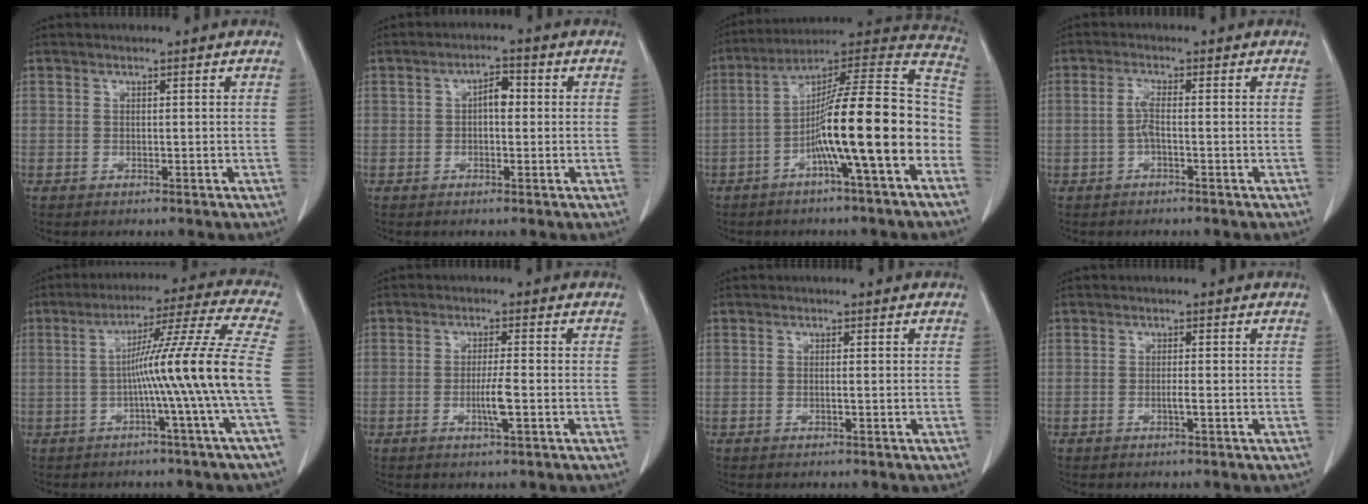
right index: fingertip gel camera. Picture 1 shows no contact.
{"total": 3.0, "force": [0.1, 1.5, 2.7], "torque": [-0.039, 0.013, -0.001]}
{"total": 18.2, "force": [-5.4, 0.7, 17.3], "torque": [-0.263, 0.022, -0.094]}
{"total": 2.5, "force": [-0.5, 0.2, 2.4], "torque": [-0.052, 0.002, -0.011]}
{"total": 13.6, "force": [-2.3, -3.3, 13.0], "torque": [-0.196, 0.005, -0.040]}
{"total": 3.7, "force": [-1.1, -0.1, 3.6], "torque": [-0.069, -0.006, -0.019]}
{"total": 0.7, "force": [-0.2, -0.1, 0.6], "torque": [-0.012, 0.000, -0.002]}
{"total": 1.2, "force": [-0.4, -0.1, 1.1], "torque": [-0.023, -0.001, -0.007]}